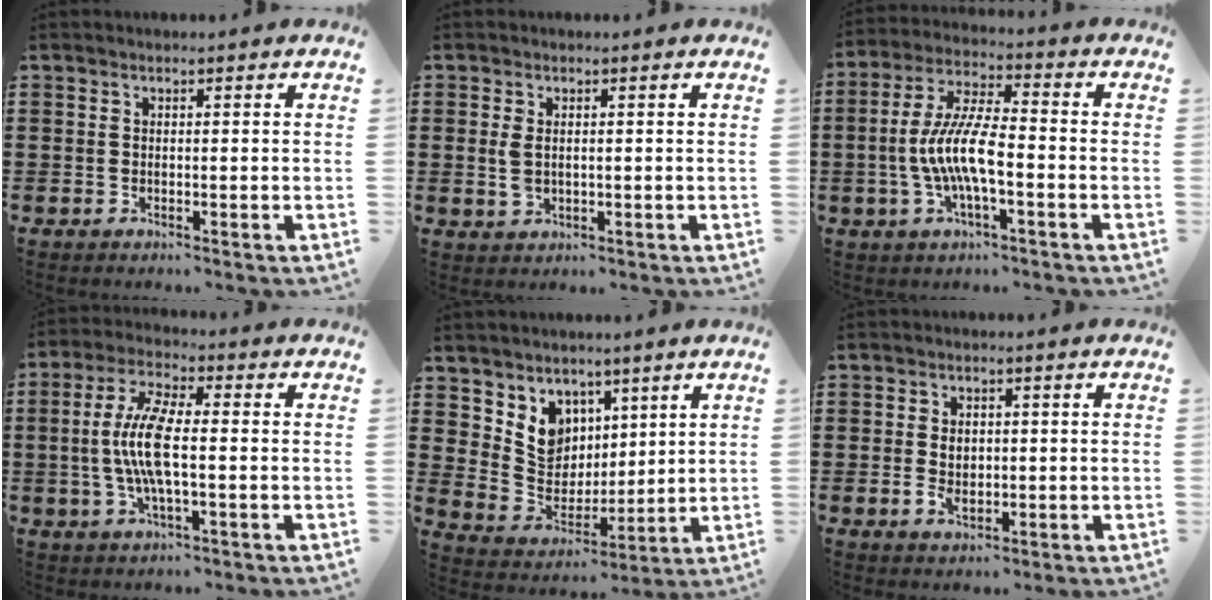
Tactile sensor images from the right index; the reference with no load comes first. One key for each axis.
{"total": 2.4, "fx": 0.2, "fy": 1.3, "fz": 1.9, "tx": -0.048, "ty": 0.003, "tz": 0.001}
{"total": 9.2, "fx": -2.2, "fy": 2.4, "fz": 8.6, "tx": -0.193, "ty": -0.011, "tz": -0.049}
{"total": 8.7, "fx": -0.6, "fy": 2.6, "fz": 8.3, "tx": -0.181, "ty": -0.007, "tz": -0.019}
{"total": 7.5, "fx": 3.9, "fy": 6.2, "fz": 1.3, "tx": -0.061, "ty": -0.027, "tz": 0.077}
{"total": 2.9, "fx": -0.1, "fy": 2.1, "fz": 1.9, "tx": -0.033, "ty": 0.007, "tz": -0.005}